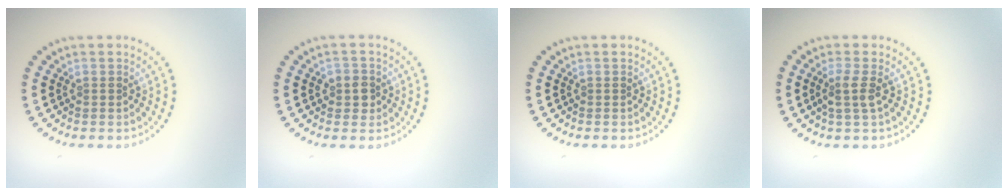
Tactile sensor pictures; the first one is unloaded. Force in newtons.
{"total": 1.7, "press": 1.6, "slide": 0.7}
{"total": 0.0}
{"total": 1.9, "press": 1.5, "slide": 1.2}